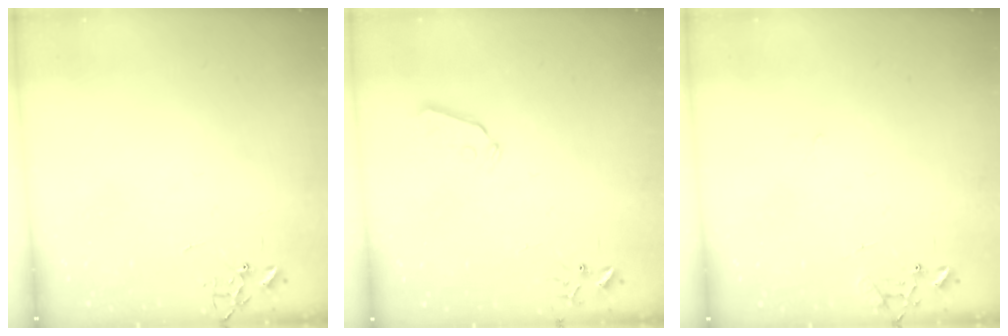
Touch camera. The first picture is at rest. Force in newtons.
{"total": 6.1, "press": 6.1, "slide": 0.5}
{"total": 9.3, "press": 9.3, "slide": 0.7}